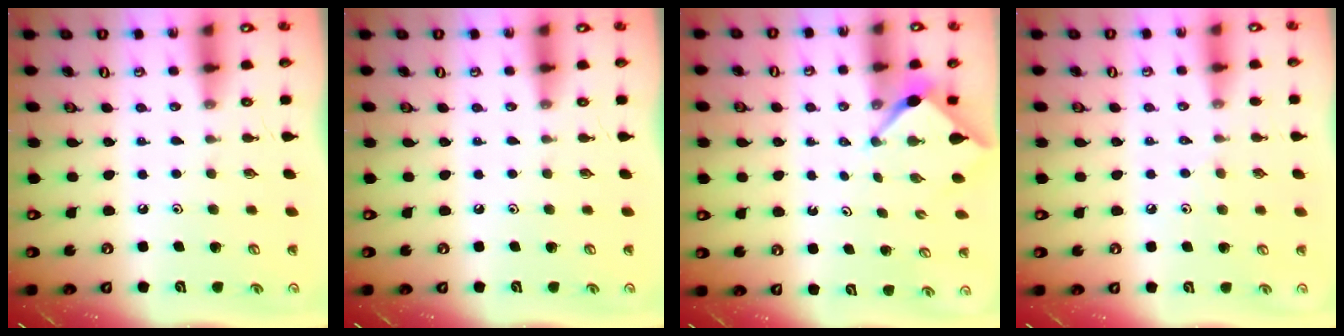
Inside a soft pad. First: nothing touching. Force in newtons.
{"total": 0.0}
{"total": 2.6, "press": 2.5, "slide": 0.3}
{"total": 6.5, "press": 6.5, "slide": 0.7}